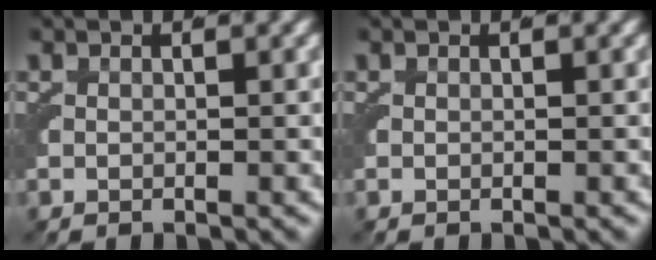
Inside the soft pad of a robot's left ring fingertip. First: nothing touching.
{"total": 0.0}